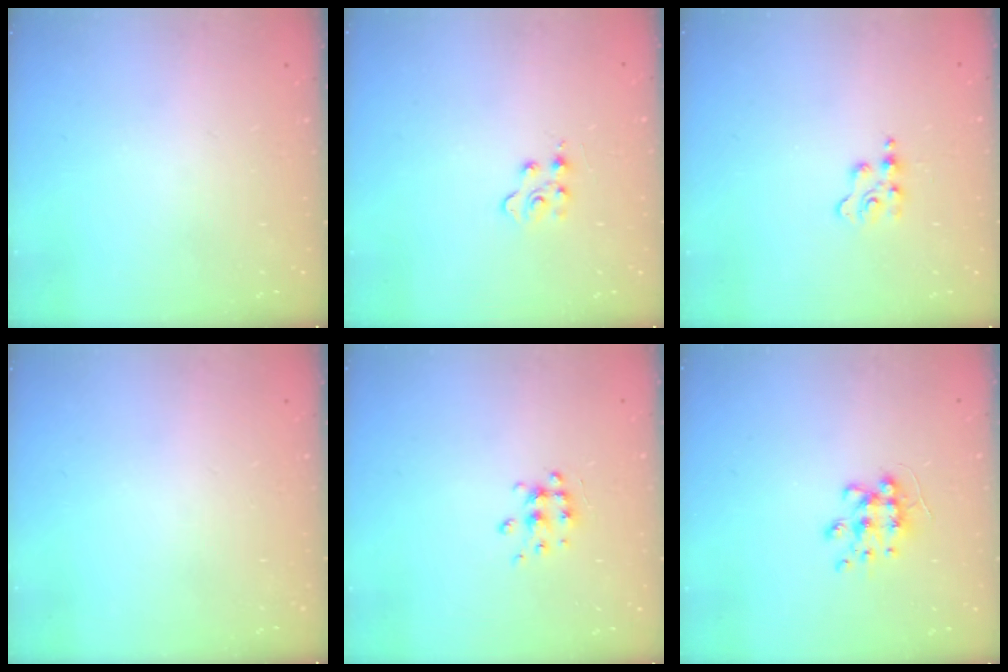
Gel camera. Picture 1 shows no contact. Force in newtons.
{"total": 3.2, "press": 3.2, "slide": 0.5}
{"total": 2.7, "press": 2.7, "slide": 0.5}
{"total": 0.0}
{"total": 7.0, "press": 7.0, "slide": 0.6}
{"total": 8.4, "press": 8.3, "slide": 0.6}